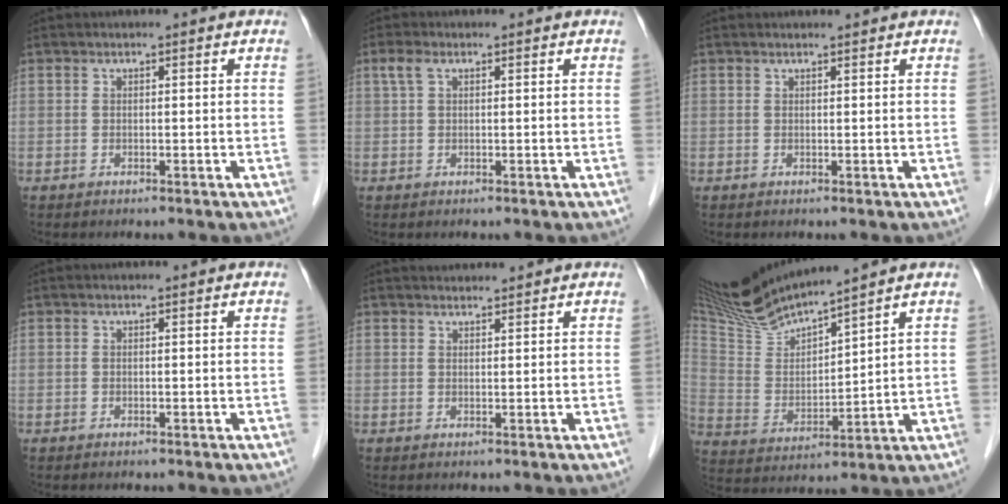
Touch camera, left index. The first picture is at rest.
{"total": 1.9, "force": [0.9, 0.9, 1.5], "torque": [-0.039, 0.020, 0.020]}
{"total": 1.0, "force": [1.0, 0.0, 0.2], "torque": [-0.006, 0.007, 0.017]}
{"total": 0.0}
{"total": 3.3, "force": [3.2, 0.2, 1.1], "torque": [-0.012, 0.026, 0.048]}
{"total": 13.3, "force": [12.4, -0.3, 4.9], "torque": [-0.110, 0.000, 0.250]}